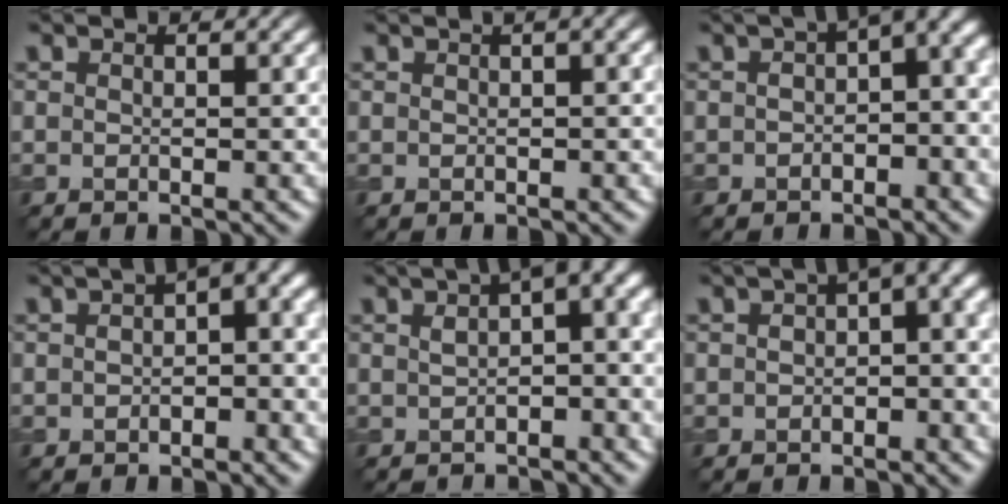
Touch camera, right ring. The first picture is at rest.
{"total": 3.0, "force": [1.3, 1.2, 2.4], "torque": [-0.015, 0.013, 0.010]}
{"total": 6.4, "force": [0.8, 3.1, 5.5], "torque": [-0.052, 0.017, 0.003]}
{"total": 5.6, "force": [0.6, 2.7, 4.9], "torque": [-0.046, 0.015, 0.002]}
{"total": 7.0, "force": [0.9, 2.6, 6.4], "torque": [-0.084, 0.008, 0.014]}
{"total": 6.2, "force": [0.7, 2.9, 5.4], "torque": [-0.052, 0.015, 0.002]}